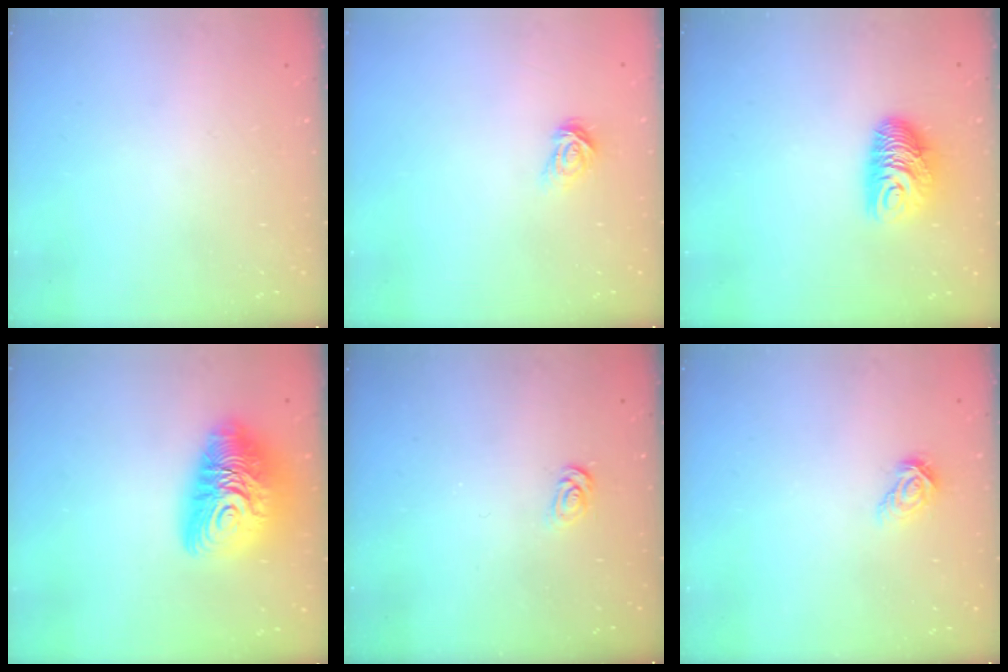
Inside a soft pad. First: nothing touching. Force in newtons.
{"total": 3.8, "press": 3.8, "slide": 0.4}
{"total": 10.0, "press": 10.0, "slide": 0.5}
{"total": 16.6, "press": 16.5, "slide": 1.6}
{"total": 2.7, "press": 2.7, "slide": 0.3}
{"total": 6.8, "press": 6.8, "slide": 0.8}